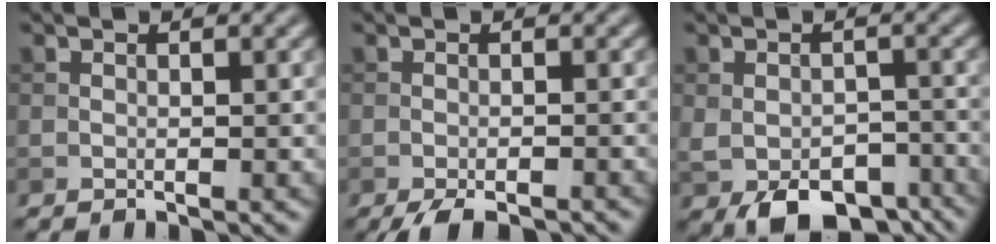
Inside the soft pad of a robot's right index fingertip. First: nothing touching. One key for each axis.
{"total": 3.8, "fx": -3.0, "fy": 0.8, "fz": 2.2, "tx": -0.036, "ty": -0.006, "tz": -0.050}
{"total": 7.0, "fx": -4.2, "fy": 3.7, "fz": 4.2, "tx": -0.062, "ty": -0.016, "tz": -0.058}